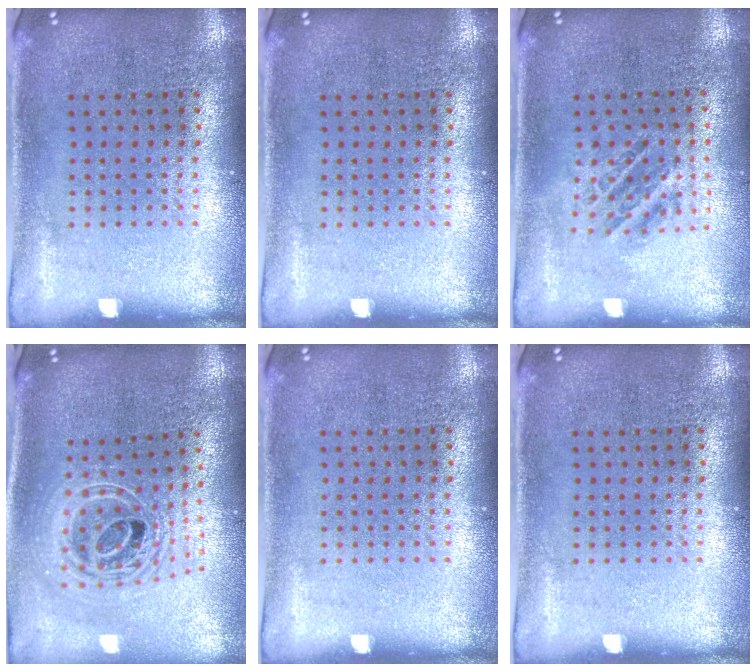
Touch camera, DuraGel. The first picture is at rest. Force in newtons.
{"total": 0.0}
{"total": 1.0, "press": 1.0, "slide": 0.2}
{"total": 2.4, "press": 1.8, "slide": 1.6}
{"total": 0.0}
{"total": 0.0}